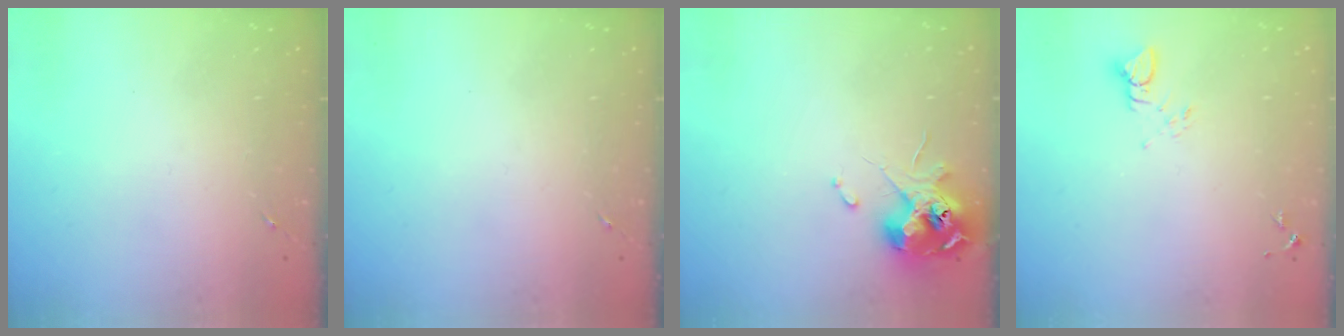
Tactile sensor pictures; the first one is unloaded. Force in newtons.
{"total": 0.0}
{"total": 11.3, "press": 11.2, "slide": 1.5}
{"total": 4.0, "press": 4.0, "slide": 0.1}